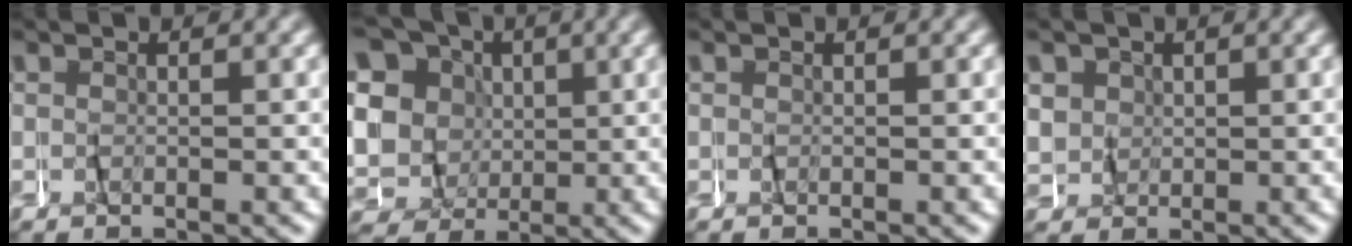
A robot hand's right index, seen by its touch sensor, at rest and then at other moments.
{"total": 16.6, "force": [1.7, 14.5, 7.7], "torque": [-0.190, -0.012, 0.014]}
{"total": 0.0}
{"total": 4.5, "force": [1.2, 4.0, 1.7], "torque": [-0.052, -0.005, 0.025]}